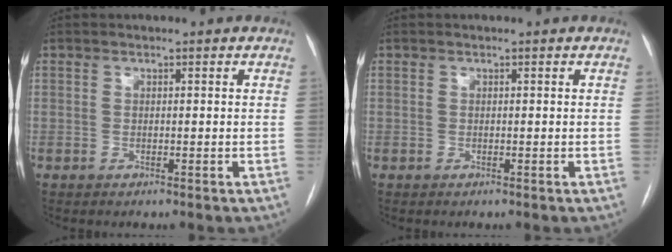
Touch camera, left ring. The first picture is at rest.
{"total": 0.0}